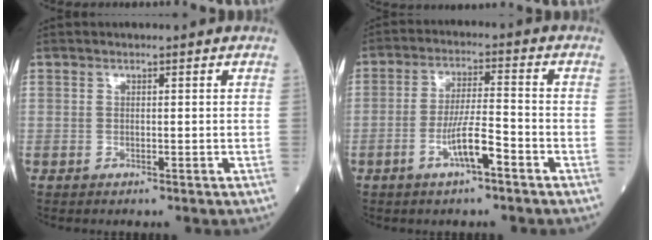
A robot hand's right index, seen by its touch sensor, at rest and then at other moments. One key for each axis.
{"total": 6.5, "fx": -3.2, "fy": 0.7, "fz": 5.6, "tx": -0.108, "ty": 0.003, "tz": -0.058}